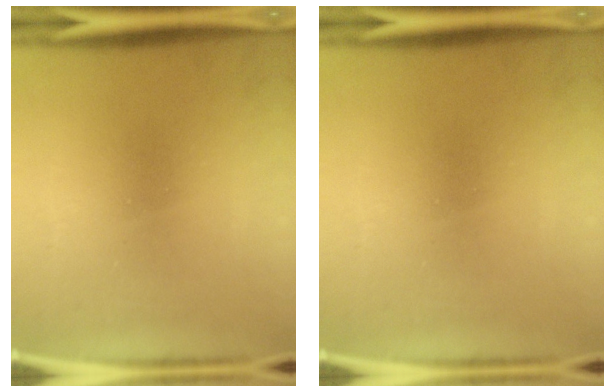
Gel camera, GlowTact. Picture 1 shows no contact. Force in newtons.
{"total": 0.0}